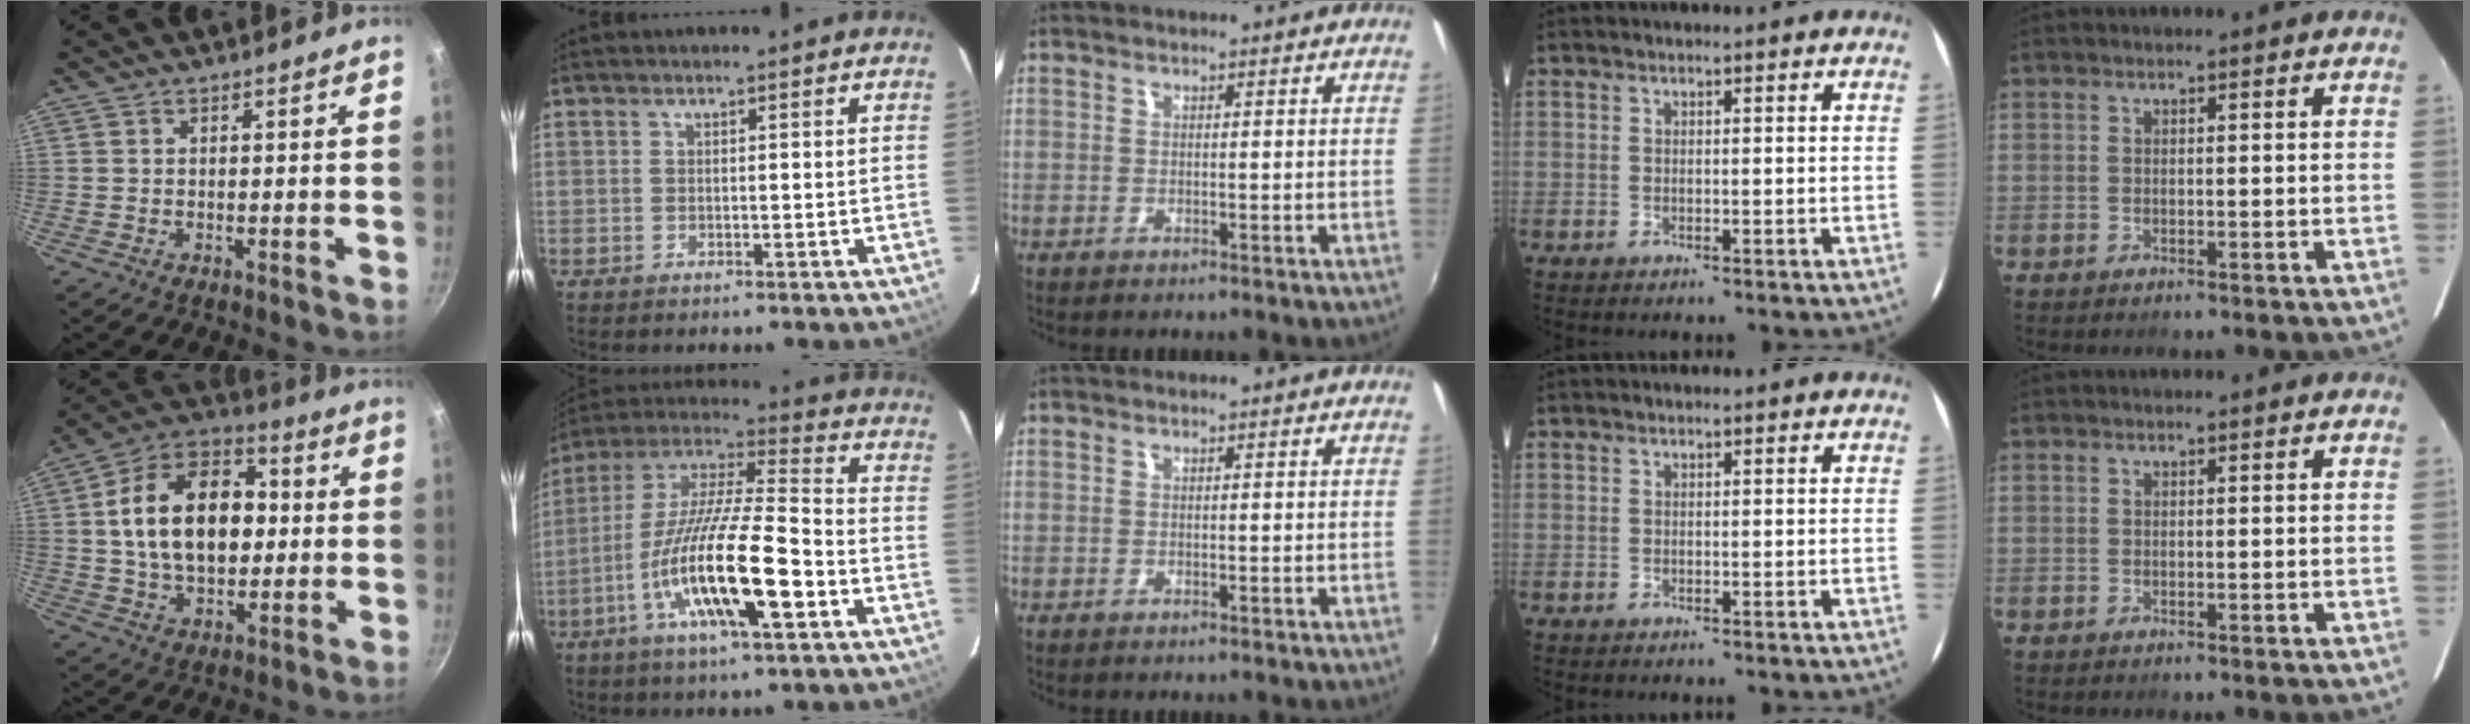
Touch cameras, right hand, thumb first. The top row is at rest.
{"thumb": {"total": 20.6, "force": [1.7, 13.7, 15.4], "torque": [-0.224, 0.025, 0.019]}, "index": {"total": 19.9, "force": [-7.6, 3.7, 18.0], "torque": [-0.341, -0.024, -0.146]}}